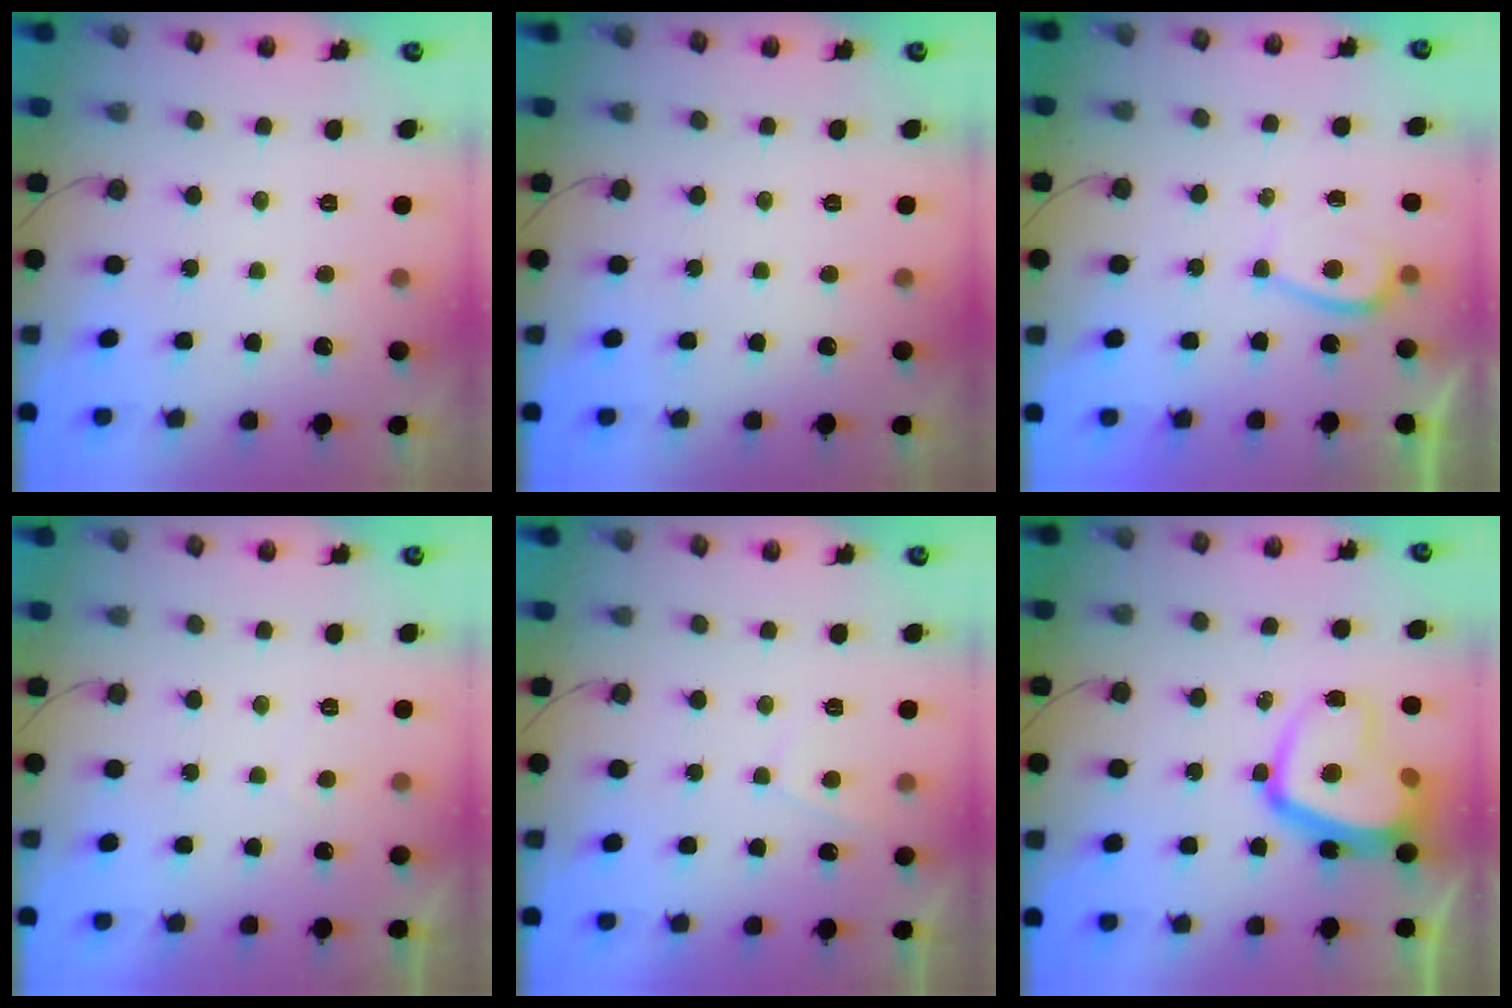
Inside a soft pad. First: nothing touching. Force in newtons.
{"total": 0.0}
{"total": 2.2, "press": 2.2, "slide": 0.5}
{"total": 1.4, "press": 1.1, "slide": 0.8}
{"total": 2.5, "press": 2.4, "slide": 0.7}
{"total": 14.2, "press": 14.1, "slide": 1.4}